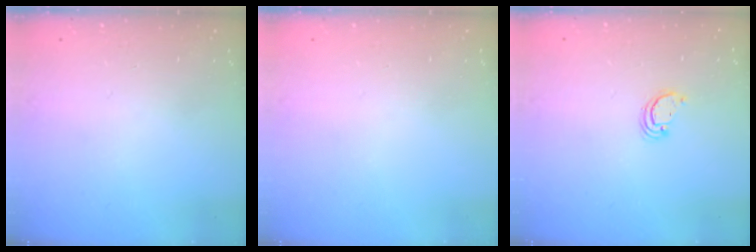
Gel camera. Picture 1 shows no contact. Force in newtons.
{"total": 0.0}
{"total": 2.4, "press": 2.4, "slide": 0.2}